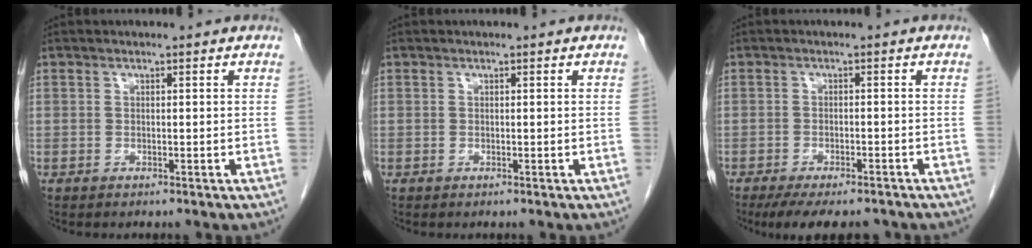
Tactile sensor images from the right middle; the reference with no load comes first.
{"total": 0.0}
{"total": 10.1, "force": [-8.4, 2.8, 4.7], "torque": [-0.071, -0.009, -0.117]}